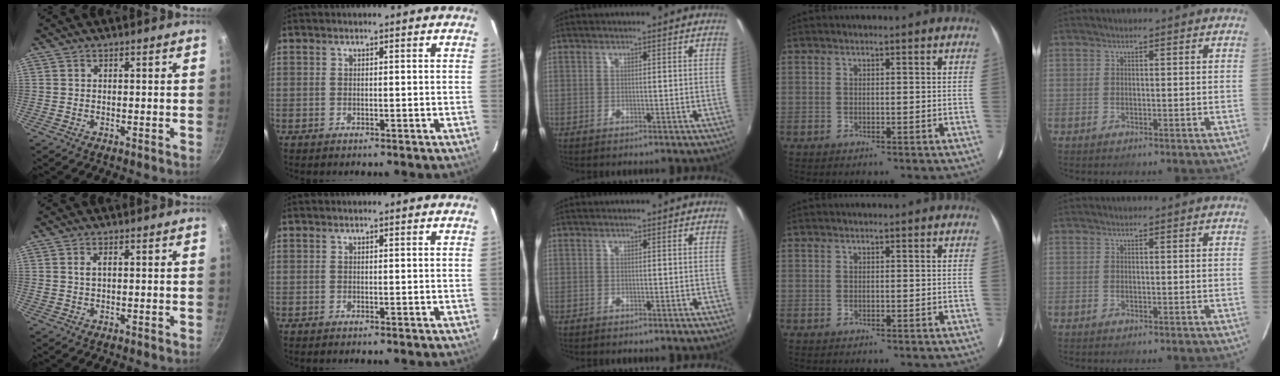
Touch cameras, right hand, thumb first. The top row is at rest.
{"thumb": {"total": 1.6, "force": [0.4, 0.6, 1.4], "torque": [-0.027, 0.002, 0.009]}}